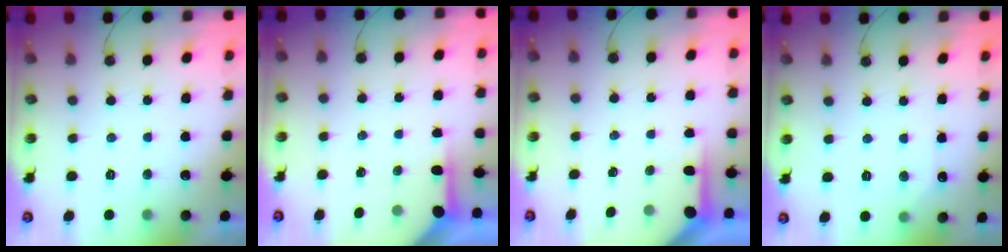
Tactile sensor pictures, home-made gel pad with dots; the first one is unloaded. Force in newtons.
{"total": 3.5, "press": 3.5, "slide": 0.4}
{"total": 3.9, "press": 3.8, "slide": 0.3}
{"total": 2.7, "press": 2.6, "slide": 0.4}